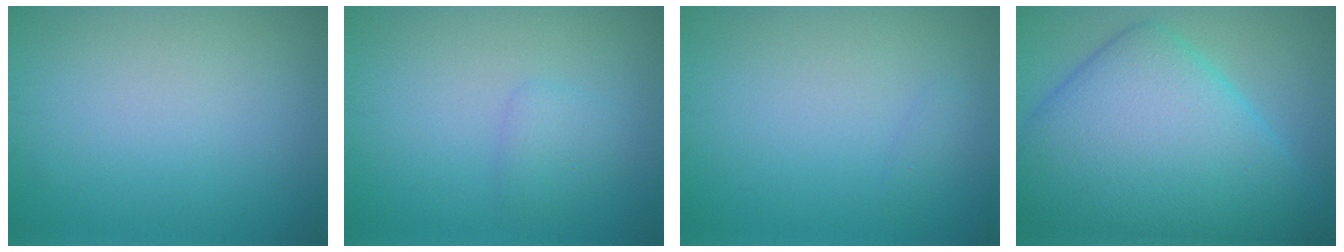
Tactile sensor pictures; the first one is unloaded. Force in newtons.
{"total": 1.5, "press": 1.4, "slide": 0.1}
{"total": 0.5, "press": 0.5, "slide": 0.0}
{"total": 14.2, "press": 14.2, "slide": 0.1}